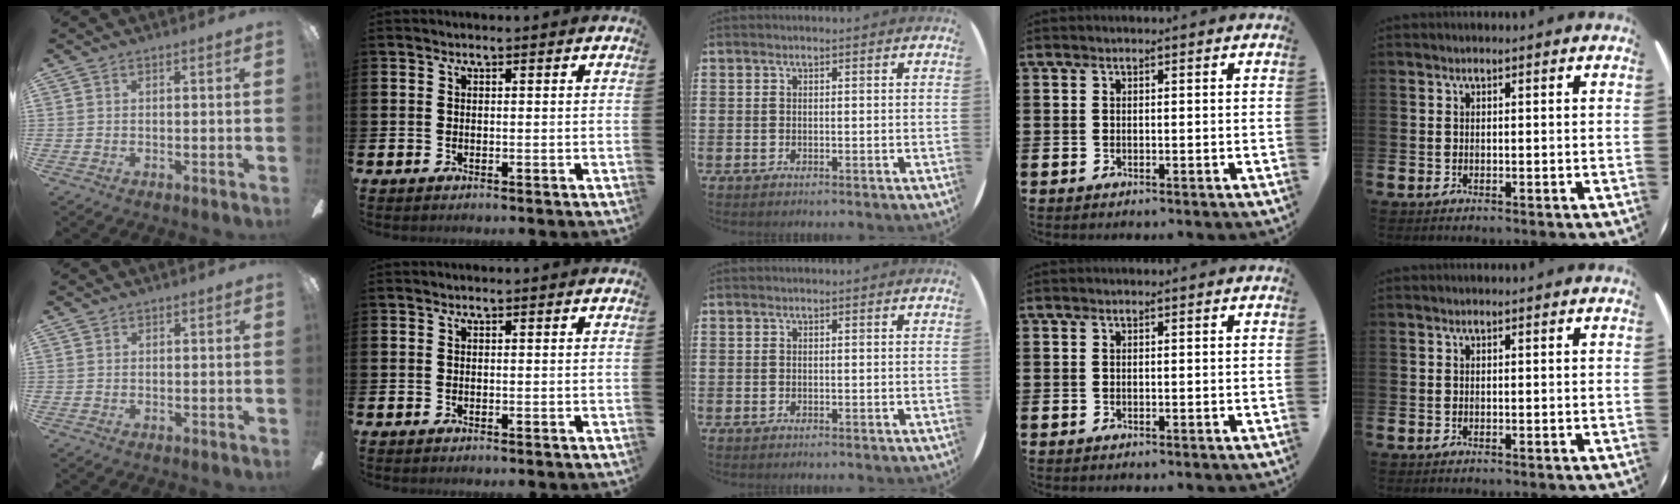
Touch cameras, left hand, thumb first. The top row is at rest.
{"thumb": {"total": 0.6, "force": [0.5, 0.4, -0.1], "torque": [0.003, 0.003, 0.008]}}